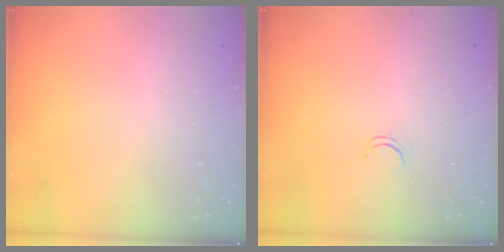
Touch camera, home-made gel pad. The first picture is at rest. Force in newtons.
{"total": 2.6, "press": 2.5, "slide": 0.4}